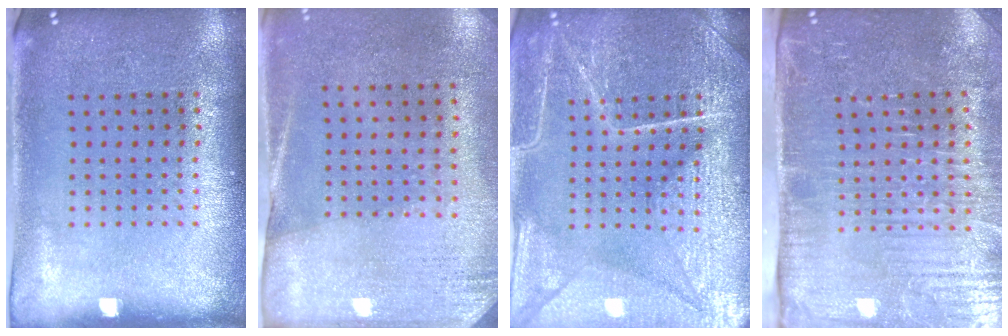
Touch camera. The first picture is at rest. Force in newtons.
{"total": 2.6, "press": 2.3, "slide": 1.3}
{"total": 5.5, "press": 5.5, "slide": 0.6}
{"total": 5.0, "press": 4.3, "slide": 2.5}